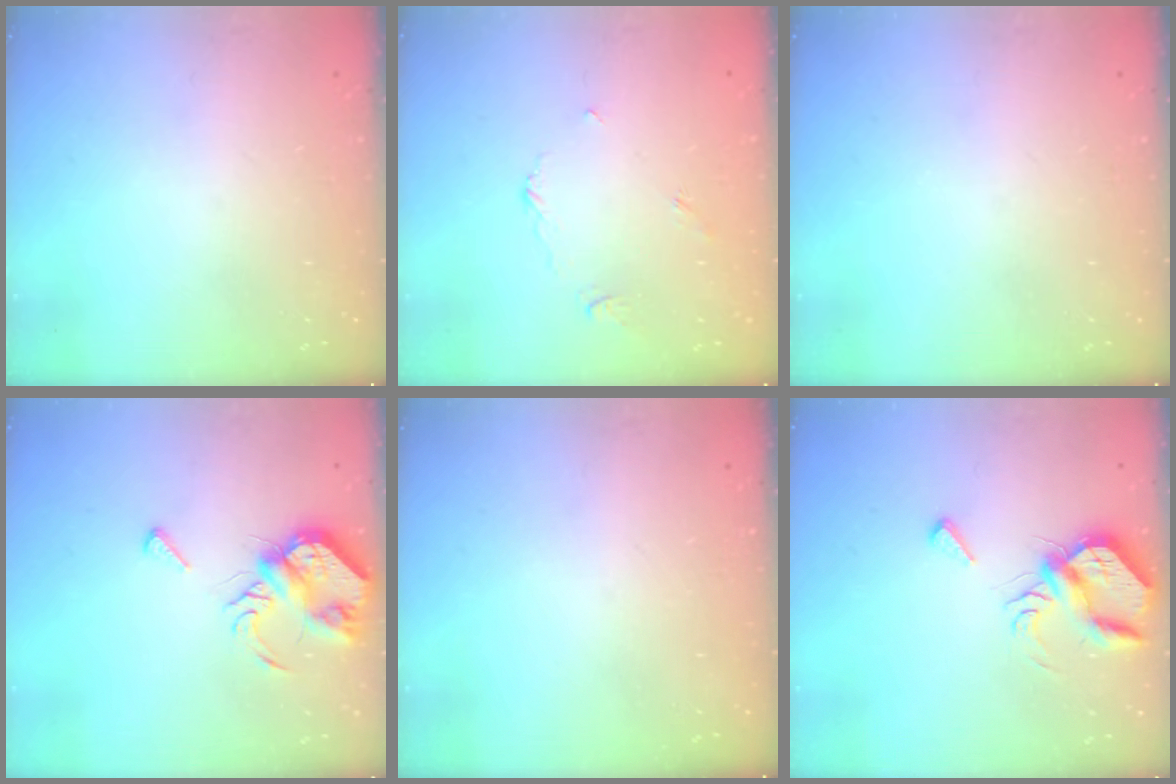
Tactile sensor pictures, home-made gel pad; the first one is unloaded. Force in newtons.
{"total": 3.4, "press": 3.4, "slide": 0.4}
{"total": 0.0}
{"total": 7.7, "press": 7.6, "slide": 1.0}
{"total": 0.0}
{"total": 7.3, "press": 7.2, "slide": 0.7}